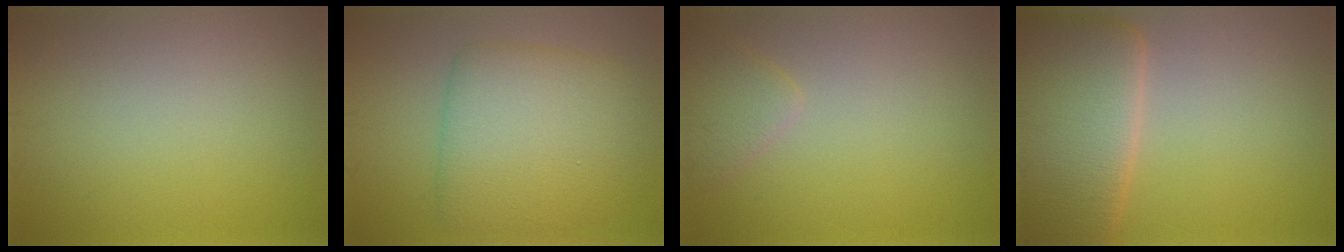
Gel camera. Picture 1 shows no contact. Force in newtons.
{"total": 8.2, "press": 8.2, "slide": 0.1}
{"total": 2.1, "press": 2.1, "slide": 0.1}
{"total": 10.1, "press": 10.1, "slide": 0.5}